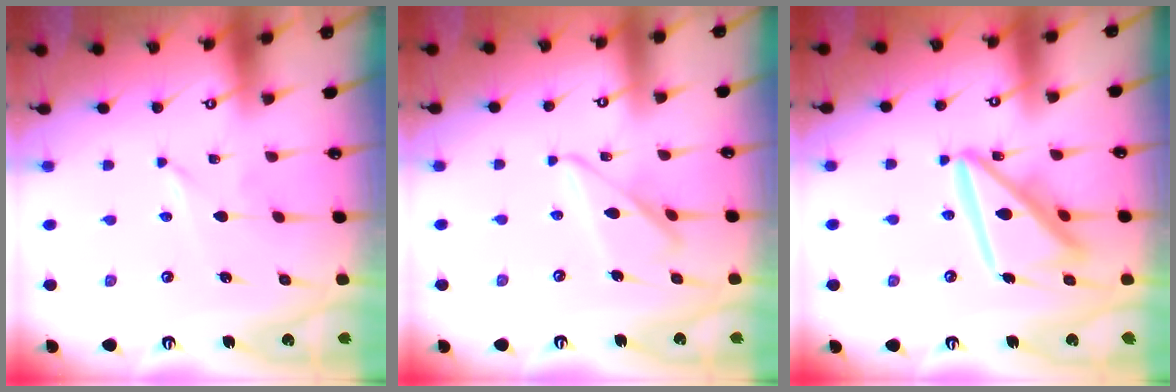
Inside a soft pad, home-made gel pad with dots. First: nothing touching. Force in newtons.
{"total": 12.2, "press": 12.1, "slide": 1.0}
{"total": 16.7, "press": 16.6, "slide": 1.8}